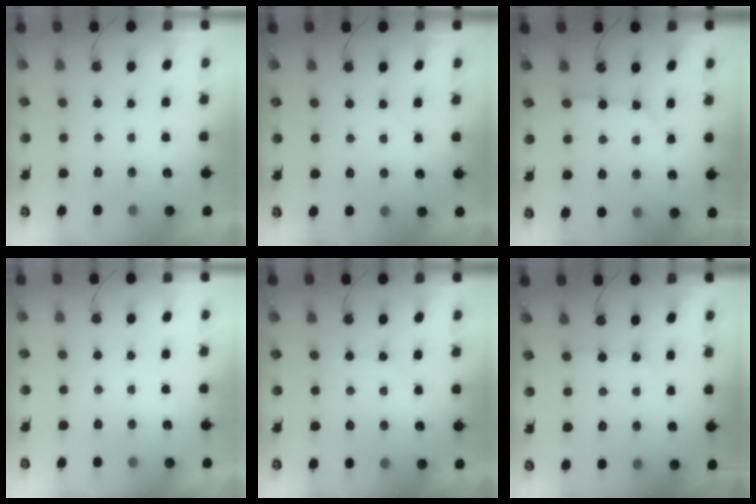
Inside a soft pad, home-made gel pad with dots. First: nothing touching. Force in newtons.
{"total": 3.5, "press": 3.5, "slide": 0.5}
{"total": 3.6, "press": 3.6, "slide": 0.4}
{"total": 0.0}
{"total": 3.2, "press": 3.1, "slide": 0.6}
{"total": 1.4, "press": 1.3, "slide": 0.3}